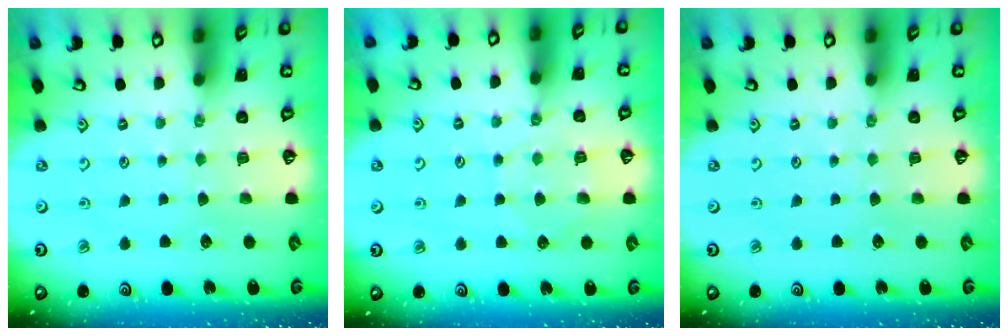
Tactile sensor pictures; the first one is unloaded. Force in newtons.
{"total": 6.4, "press": 6.4, "slide": 0.7}
{"total": 0.0}